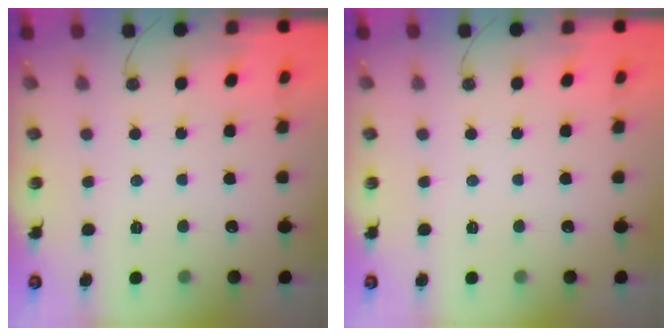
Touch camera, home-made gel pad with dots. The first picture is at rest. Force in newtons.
{"total": 0.0}